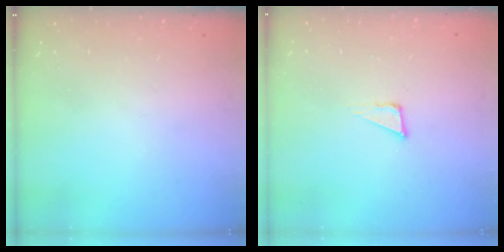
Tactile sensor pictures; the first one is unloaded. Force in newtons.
{"total": 3.6, "press": 3.5, "slide": 0.9}